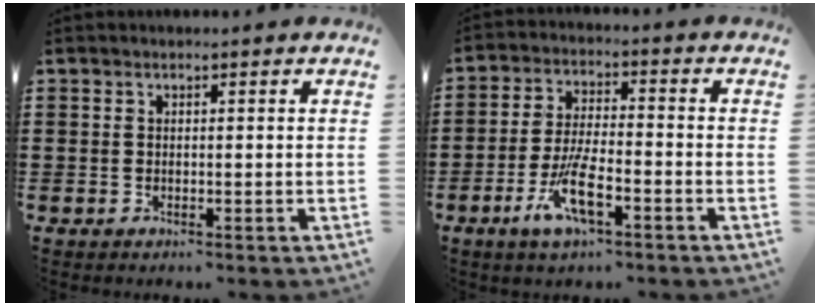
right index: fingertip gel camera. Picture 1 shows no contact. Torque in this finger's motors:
{"motor_torque": [1.14, -0.16, 0.49, 0.21]}